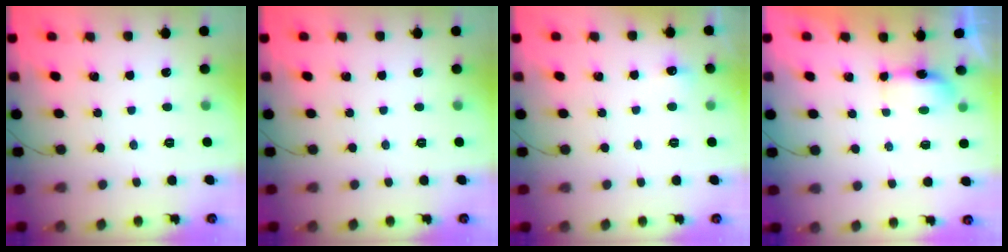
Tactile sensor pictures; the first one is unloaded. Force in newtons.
{"total": 0.0}
{"total": 4.3, "press": 4.1, "slide": 1.2}
{"total": 6.0, "press": 5.1, "slide": 3.2}